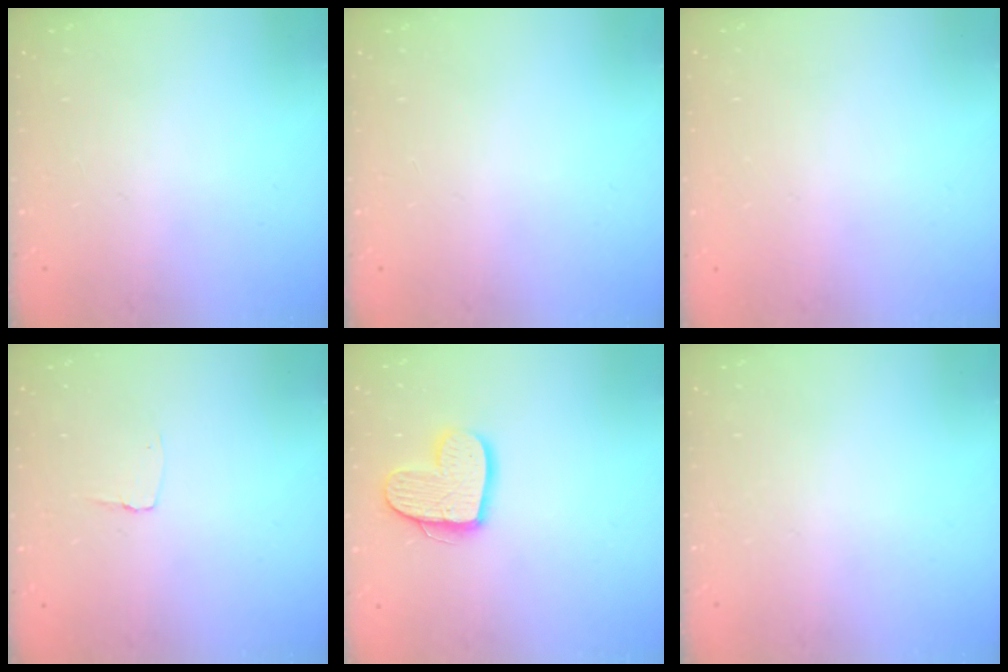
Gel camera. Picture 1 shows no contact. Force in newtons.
{"total": 0.0}
{"total": 0.0}
{"total": 2.9, "press": 2.9, "slide": 0.3}
{"total": 13.4, "press": 13.4, "slide": 0.8}
{"total": 0.0}